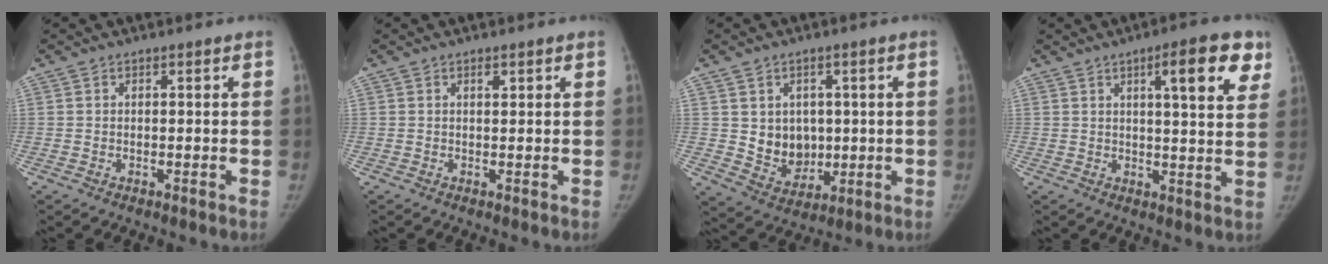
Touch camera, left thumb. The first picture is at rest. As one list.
[{"total": 1.0, "force": [0.6, 0.5, 0.7], "torque": [-0.008, -0.002, 0.008]}, {"total": 8.4, "force": [0.8, 6.9, 4.7], "torque": [-0.034, -0.013, 0.032]}, {"total": 11.2, "force": [5.4, 2.8, 9.4], "torque": [-0.105, -0.018, 0.067]}]